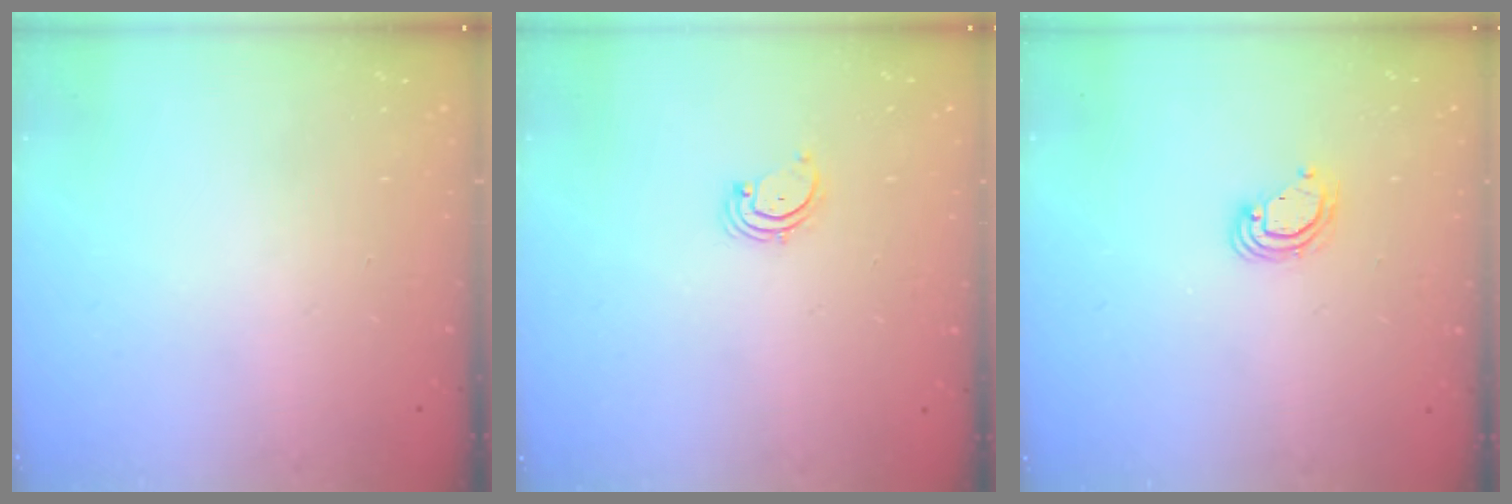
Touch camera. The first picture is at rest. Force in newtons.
{"total": 1.7, "press": 1.6, "slide": 0.2}
{"total": 4.6, "press": 4.6, "slide": 0.2}